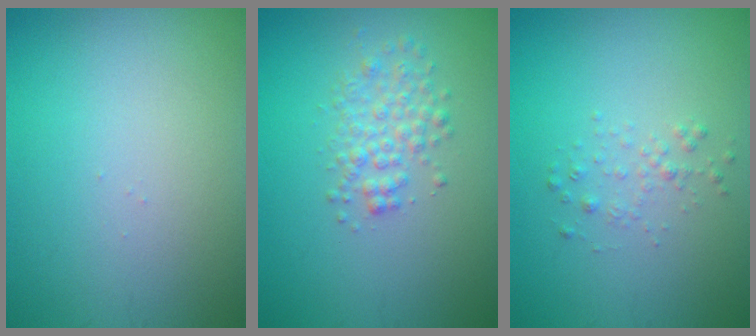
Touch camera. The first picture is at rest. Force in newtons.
{"total": 2.5, "press": 2.5, "slide": 0.0}
{"total": 1.1, "press": 1.1, "slide": 0.1}